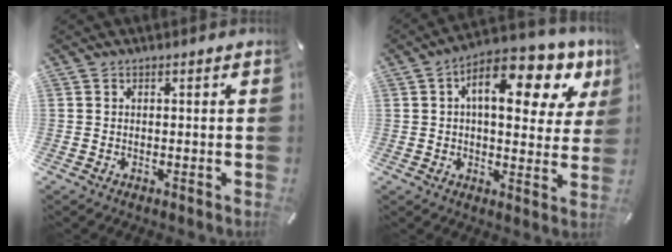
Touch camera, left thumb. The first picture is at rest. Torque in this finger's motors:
{"motor_torque": [0.61, 0.80, 1.86, -0.90, 0.41]}